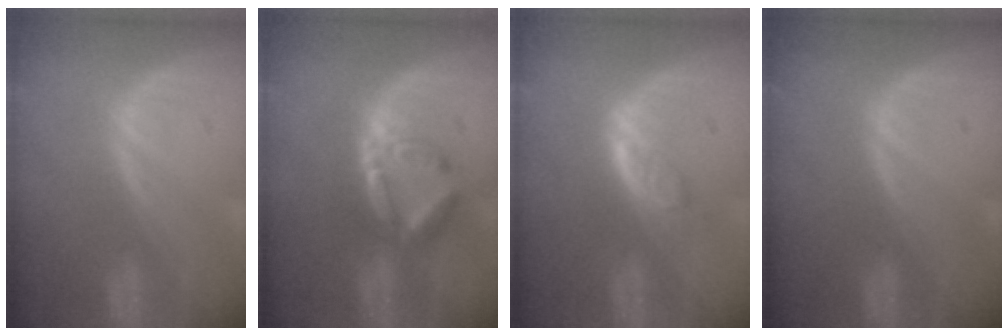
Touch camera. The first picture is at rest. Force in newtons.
{"total": 6.0, "press": 5.7, "slide": 1.8}
{"total": 3.8, "press": 3.8, "slide": 0.6}
{"total": 0.0}